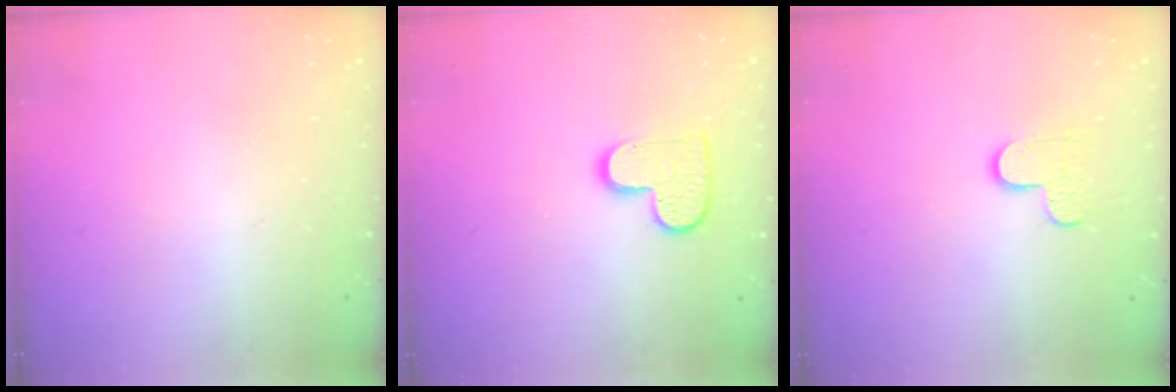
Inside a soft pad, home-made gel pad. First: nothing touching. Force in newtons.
{"total": 10.4, "press": 10.4, "slide": 0.6}
{"total": 5.3, "press": 5.3, "slide": 0.3}